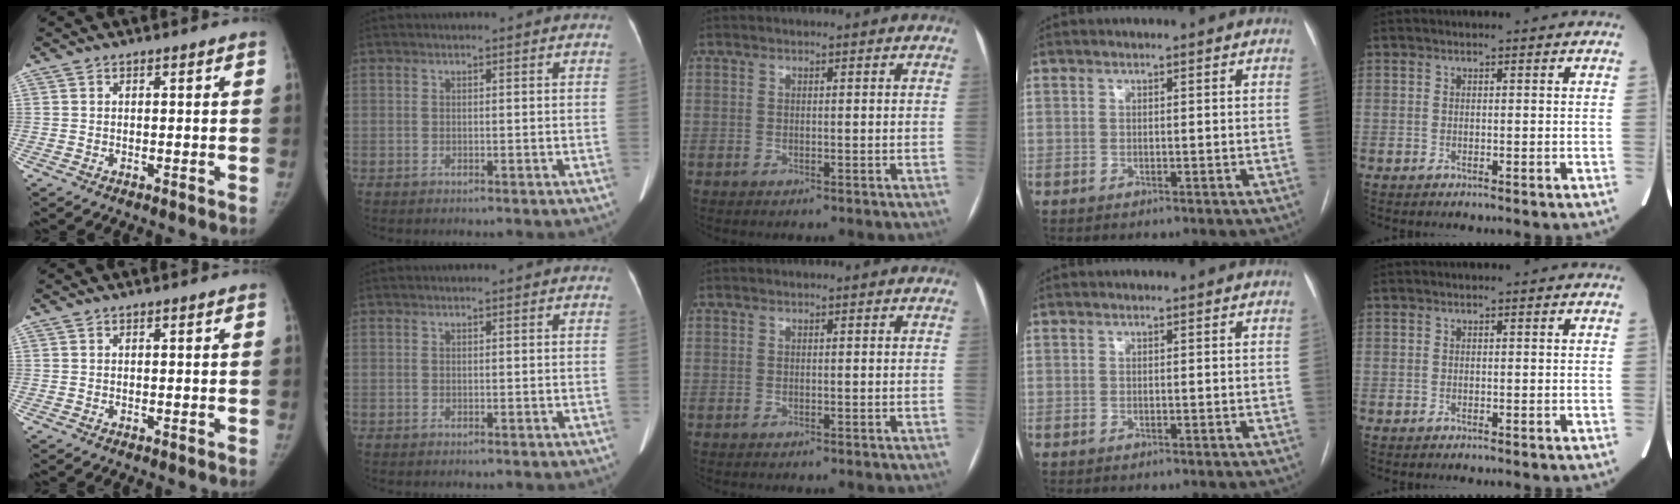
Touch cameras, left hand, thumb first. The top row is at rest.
{}